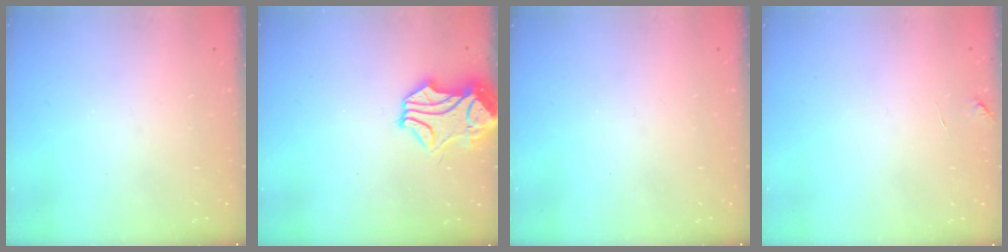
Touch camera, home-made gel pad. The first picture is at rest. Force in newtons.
{"total": 1.9, "press": 1.2, "slide": 1.5}
{"total": 0.0}
{"total": 1.3, "press": 1.2, "slide": 0.5}